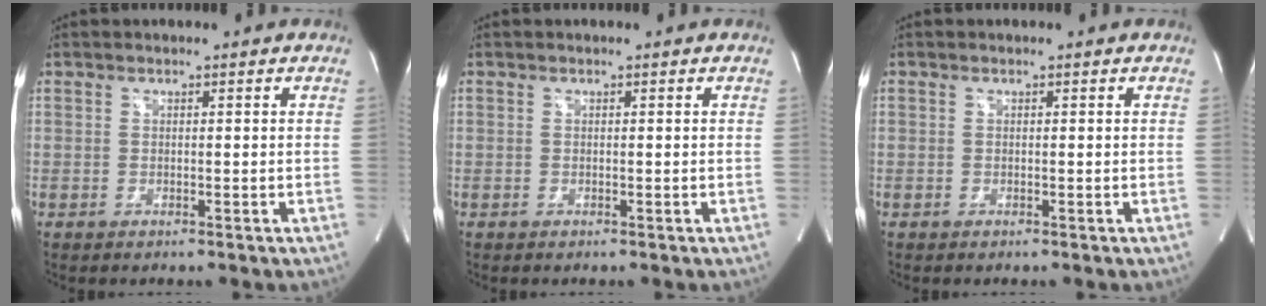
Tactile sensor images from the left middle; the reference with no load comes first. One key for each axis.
{"total": 0.0}
{"total": 0.0}